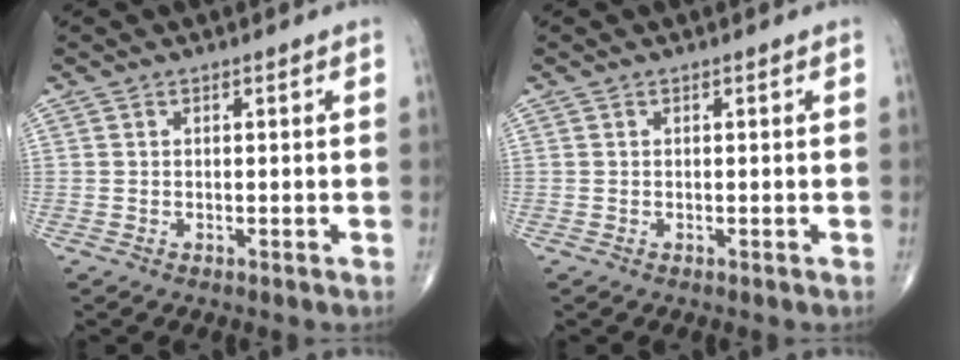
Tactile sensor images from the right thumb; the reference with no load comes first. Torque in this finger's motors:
{"motor_torque": [0.00, 0.00, 0.00, 0.00, 0.00]}